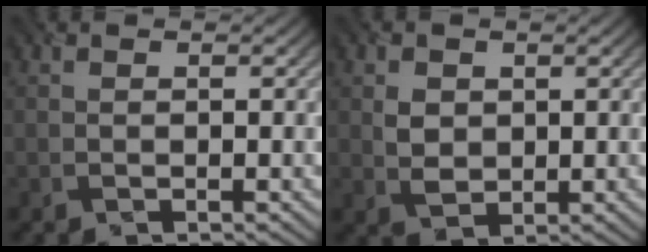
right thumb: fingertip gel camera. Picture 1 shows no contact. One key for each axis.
{"total": 3.0, "fx": 0.6, "fy": 2.4, "fz": 1.7, "tx": -0.040, "ty": -0.005, "tz": 0.013}